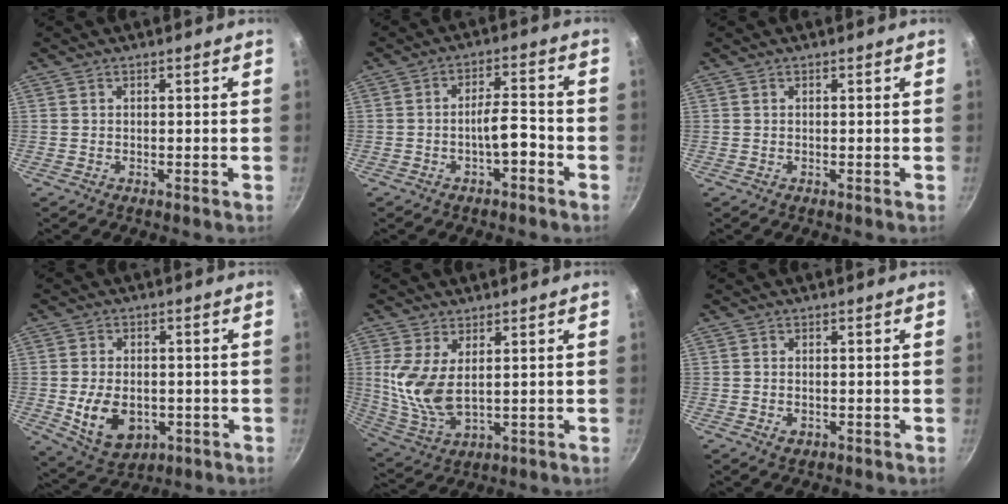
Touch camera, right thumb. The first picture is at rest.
{"total": 5.5, "force": [-2.6, 1.9, 4.4], "torque": [-0.064, 0.033, -0.040]}
{"total": 0.0}
{"total": 10.8, "force": [-2.0, 7.3, 7.7], "torque": [-0.118, -0.004, -0.018]}
{"total": 10.3, "force": [2.5, 5.2, 8.5], "torque": [-0.173, -0.021, 0.061]}
{"total": 1.7, "force": [-0.5, 1.2, 1.0], "torque": [-0.017, -0.001, -0.007]}